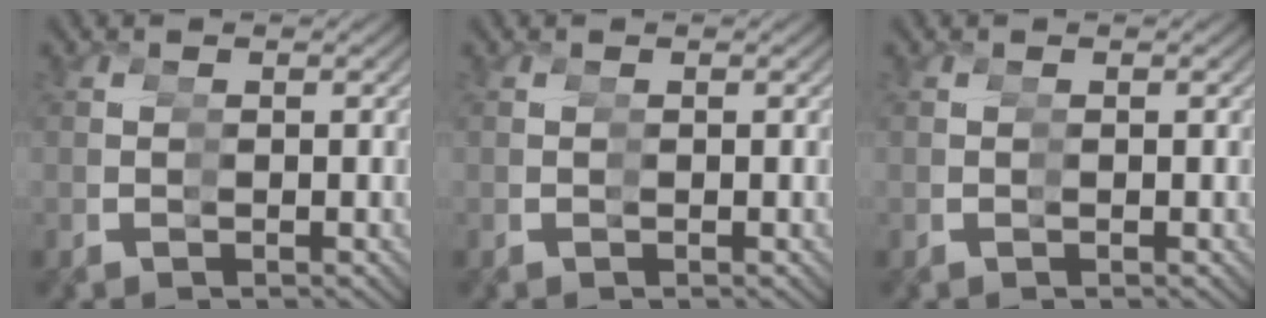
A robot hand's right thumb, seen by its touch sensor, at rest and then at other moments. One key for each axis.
{"total": 0.0}
{"total": 0.0}